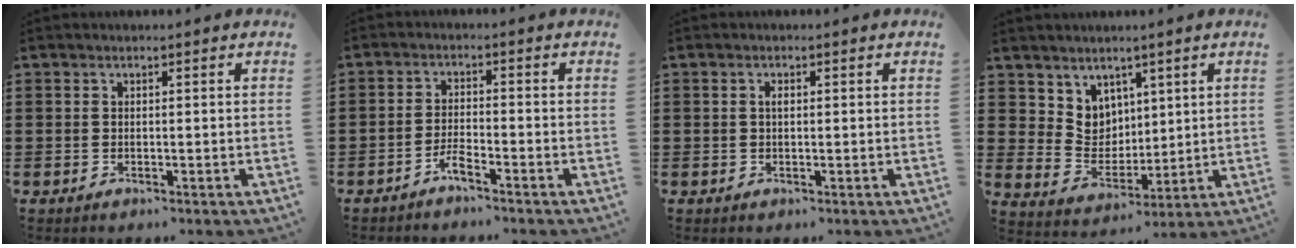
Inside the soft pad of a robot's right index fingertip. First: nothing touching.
{"total": 2.5, "force": [-2.1, 0.2, 1.3], "torque": [-0.033, 0.001, -0.043]}
{"total": 0.9, "force": [0.1, 0.3, 0.9], "torque": [-0.018, 0.000, 0.002]}
{"total": 5.8, "force": [3.6, 4.5, 0.4], "torque": [-0.039, -0.010, 0.071]}